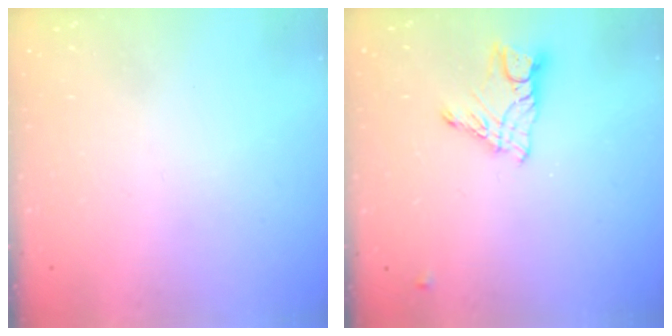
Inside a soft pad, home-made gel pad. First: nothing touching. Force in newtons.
{"total": 10.2, "press": 10.2, "slide": 0.8}